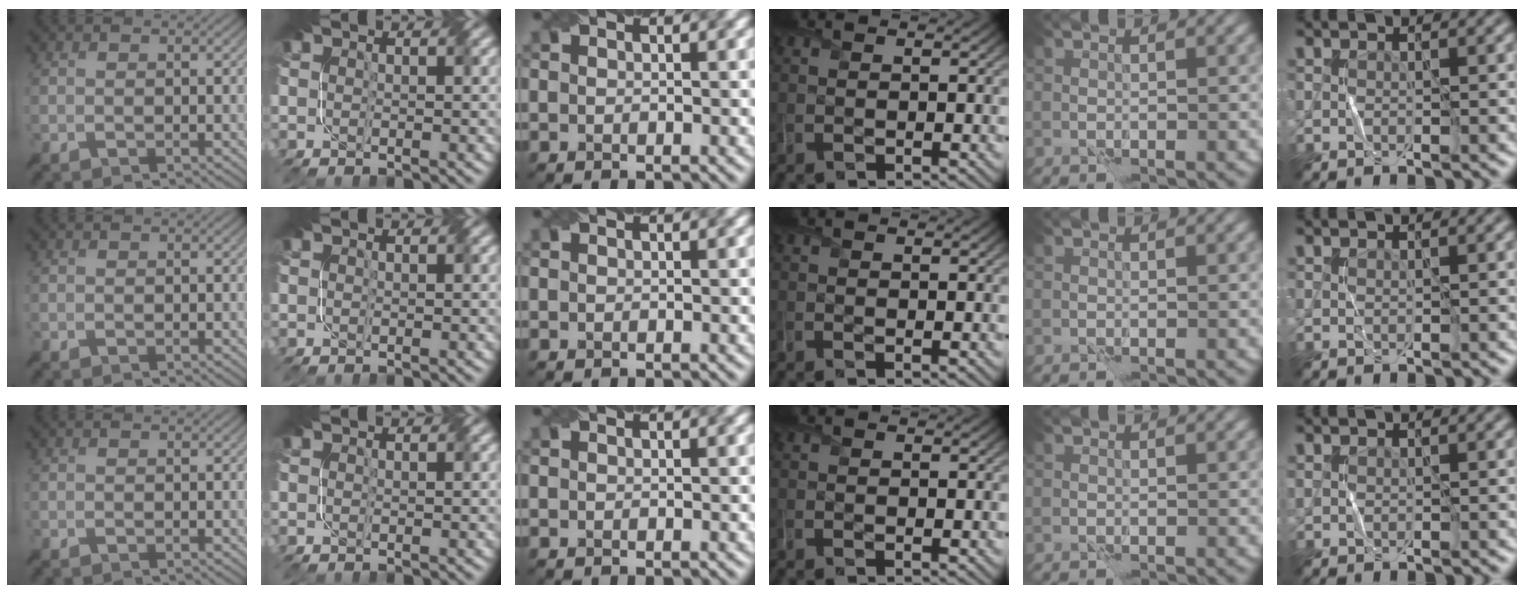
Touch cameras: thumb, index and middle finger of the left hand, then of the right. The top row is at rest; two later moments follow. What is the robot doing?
{"motion": "fold", "object": "file"}